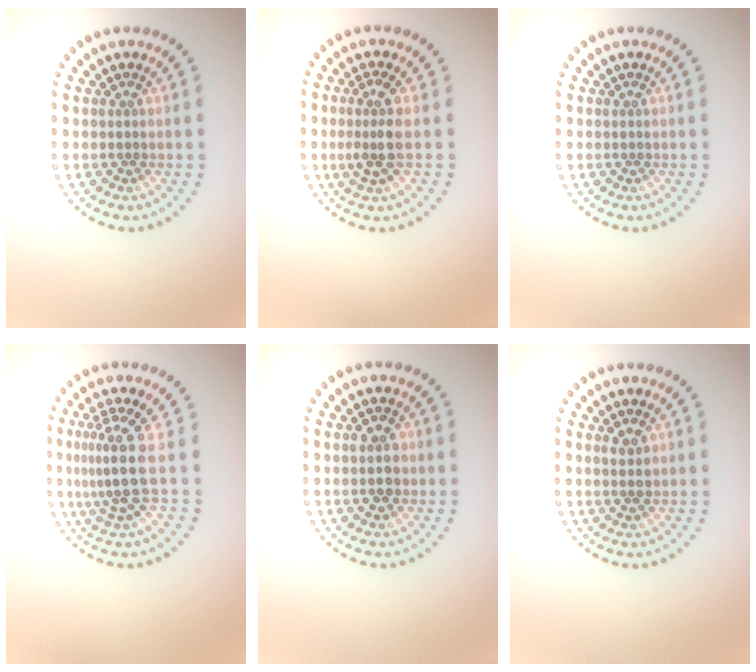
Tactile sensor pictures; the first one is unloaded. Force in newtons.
{"total": 2.8, "press": 2.4, "slide": 1.4}
{"total": 0.0}
{"total": 3.7, "press": 2.5, "slide": 2.8}
{"total": 2.8, "press": 2.8, "slide": 0.3}
{"total": 1.4, "press": 1.4, "slide": 0.2}